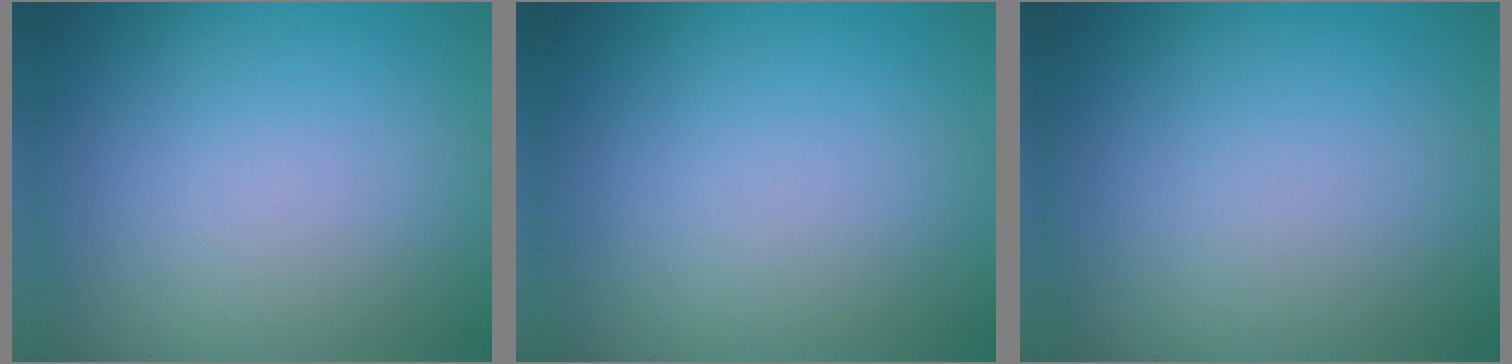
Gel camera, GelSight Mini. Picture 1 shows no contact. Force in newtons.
{"total": 0.0}
{"total": 0.0}